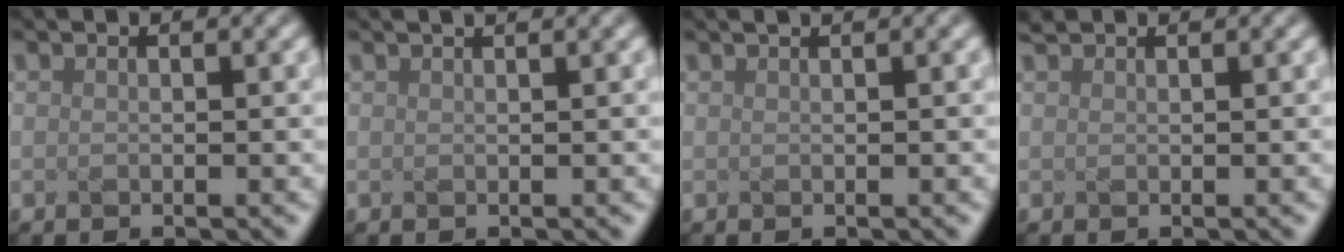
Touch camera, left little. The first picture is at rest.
{"total": 2.3, "force": [1.5, 1.0, 1.5], "torque": [0.002, 0.013, -0.011]}
{"total": 1.7, "force": [1.1, 0.7, 1.2], "torque": [-0.002, 0.005, -0.006]}
{"total": 0.9, "force": [0.9, 0.1, 0.1], "torque": [-0.002, 0.004, 0.012]}